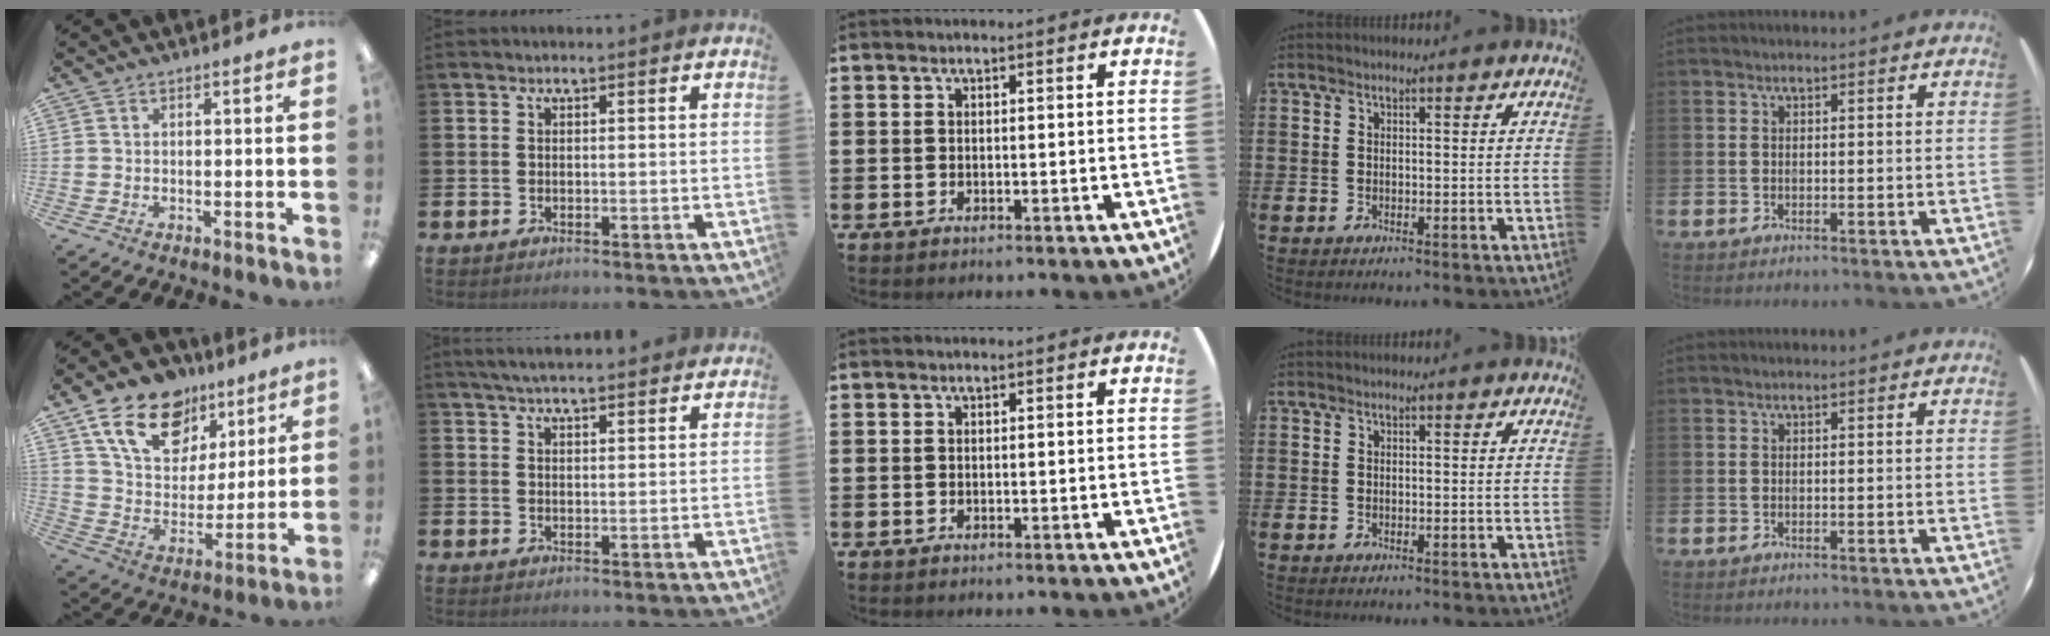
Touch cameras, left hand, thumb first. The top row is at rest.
{"thumb": {"total": 17.5, "force": [10.4, 11.3, 8.4], "torque": [-0.147, -0.041, 0.192]}, "index": {"total": 4.5, "force": [4.3, 0.3, 1.1], "torque": [-0.029, -0.013, 0.078]}}